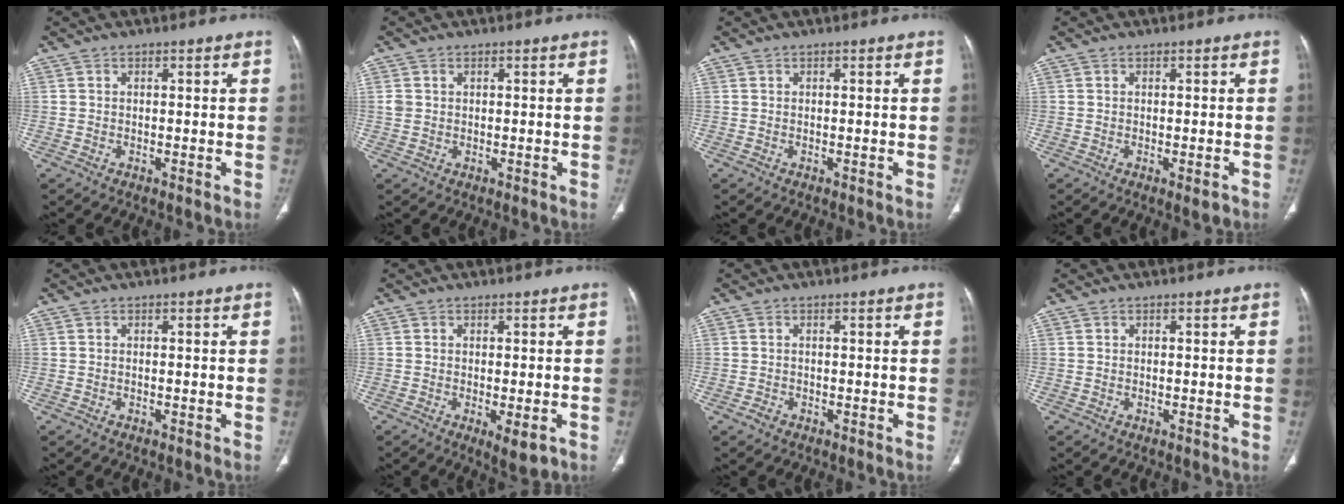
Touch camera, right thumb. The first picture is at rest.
{"total": 1.8, "force": [0.4, 1.5, 1.0], "torque": [-0.020, 0.002, 0.013]}
{"total": 0.0}
{"total": 1.8, "force": [-0.7, 0.4, 1.6], "torque": [-0.021, -0.006, -0.004]}
{"total": 0.0}
{"total": 4.0, "force": [-1.4, 1.2, 3.6], "torque": [-0.056, -0.013, -0.014]}
{"total": 1.0, "force": [-0.6, 0.7, 0.4], "torque": [-0.008, 0.001, -0.011]}
{"total": 0.0}